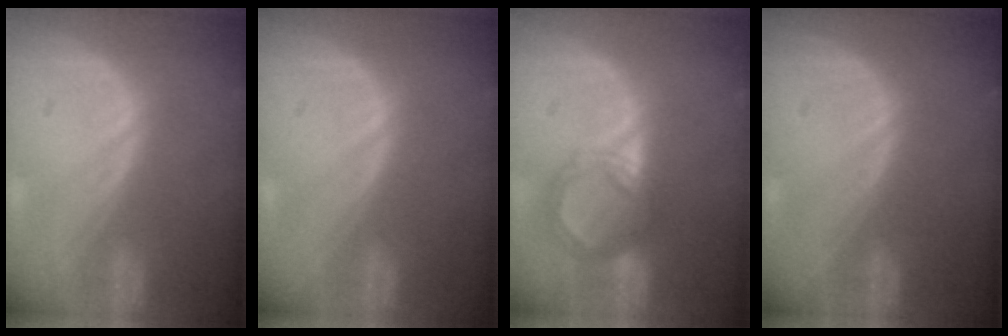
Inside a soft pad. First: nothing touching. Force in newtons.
{"total": 0.0}
{"total": 5.5, "press": 5.2, "slide": 1.8}
{"total": 0.0}